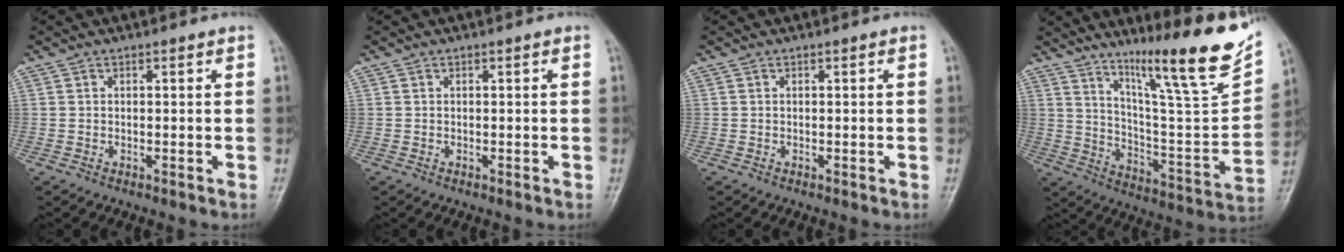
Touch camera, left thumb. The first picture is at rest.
{"total": 0.0}
{"total": 0.0}
{"total": 22.0, "force": [14.9, 2.4, 16.0], "torque": [-0.209, -0.078, 0.248]}